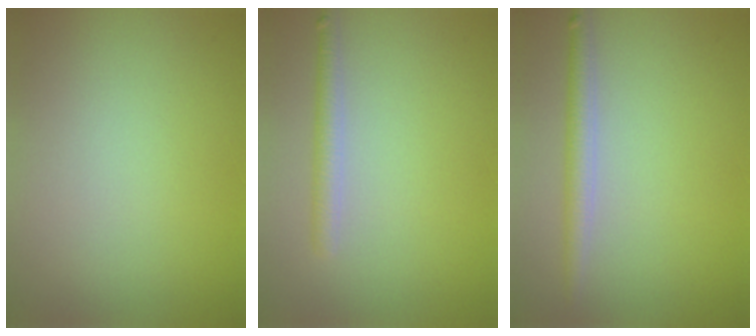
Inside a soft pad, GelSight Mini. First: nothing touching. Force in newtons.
{"total": 1.8, "press": 1.8, "slide": 0.1}
{"total": 2.2, "press": 2.2, "slide": 0.1}